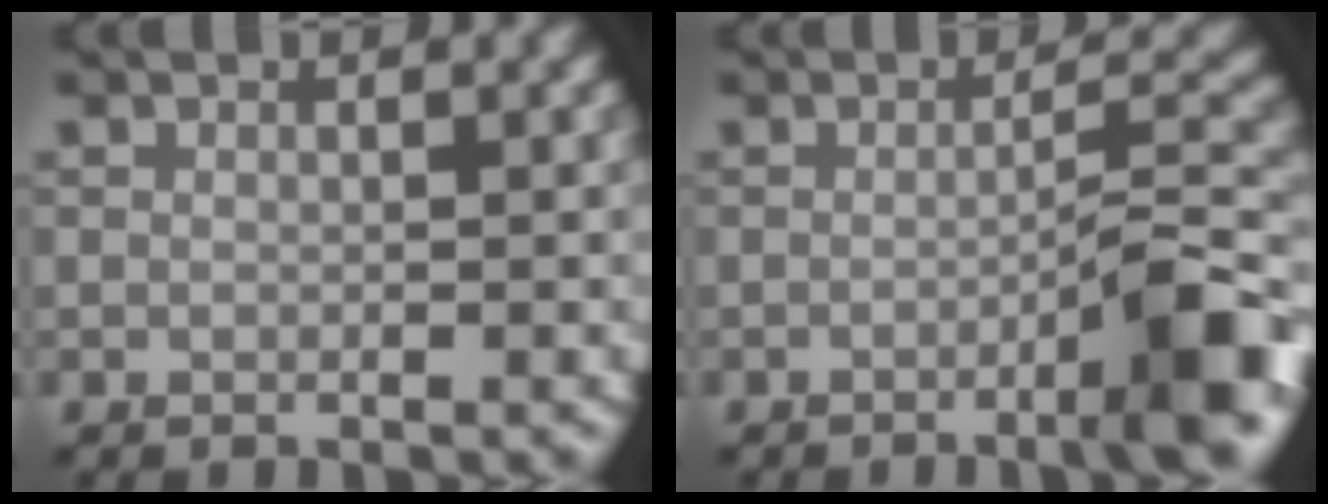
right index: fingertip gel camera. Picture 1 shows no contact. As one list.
[{"total": 6.2, "force": [-2.9, 0.8, 5.4], "torque": [-0.069, 0.016, -0.053]}]